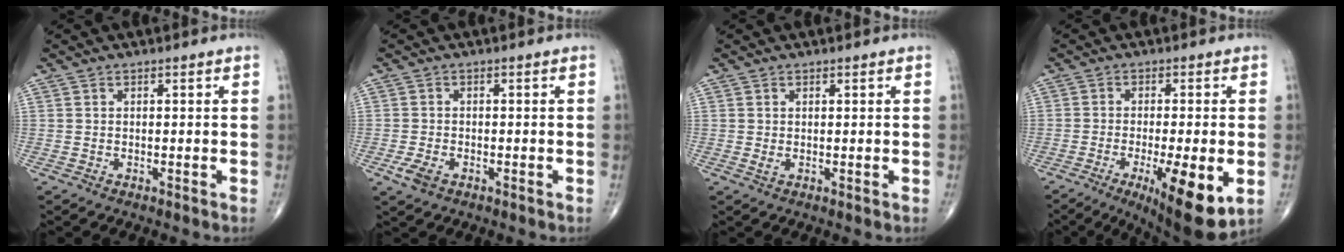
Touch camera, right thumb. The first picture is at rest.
{"total": 3.1, "force": [-1.5, 1.8, 2.1], "torque": [-0.049, 0.000, -0.025]}
{"total": 0.9, "force": [0.1, 0.3, 0.9], "torque": [-0.019, -0.001, 0.006]}
{"total": 14.1, "force": [-4.5, 3.5, 12.9], "torque": [-0.180, -0.017, -0.058]}